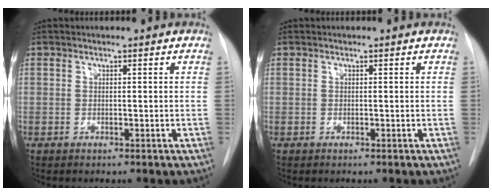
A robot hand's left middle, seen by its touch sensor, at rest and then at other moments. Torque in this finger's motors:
{"motor_torque": [0.00, 0.00, 0.00, 0.01]}